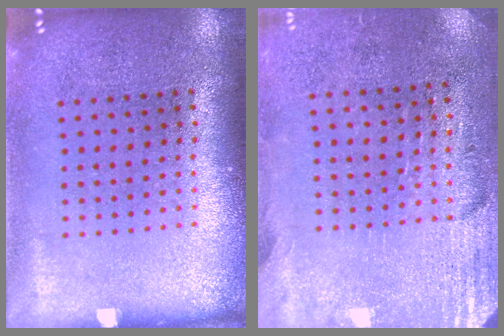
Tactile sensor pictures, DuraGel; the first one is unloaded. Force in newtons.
{"total": 2.8, "press": 2.5, "slide": 1.4}